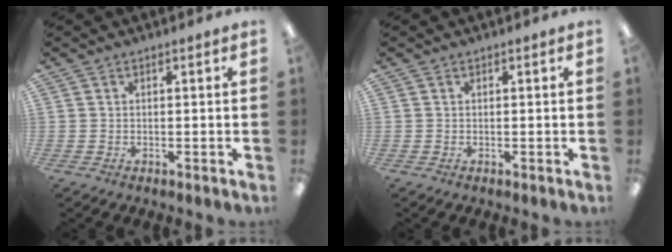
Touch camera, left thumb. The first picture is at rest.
{"total": 0.0}